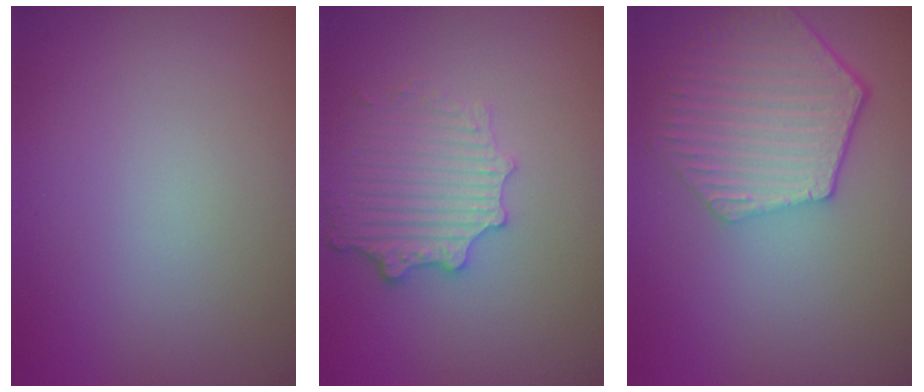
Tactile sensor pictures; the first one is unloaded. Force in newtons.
{"total": 4.0, "press": 3.2, "slide": 2.3}
{"total": 5.7, "press": 4.6, "slide": 3.4}